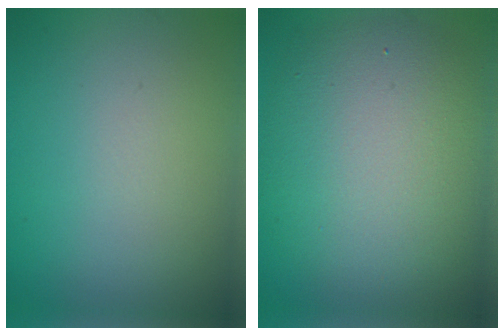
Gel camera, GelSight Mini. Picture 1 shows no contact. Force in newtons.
{"total": 9.4, "press": 9.4, "slide": 0.5}